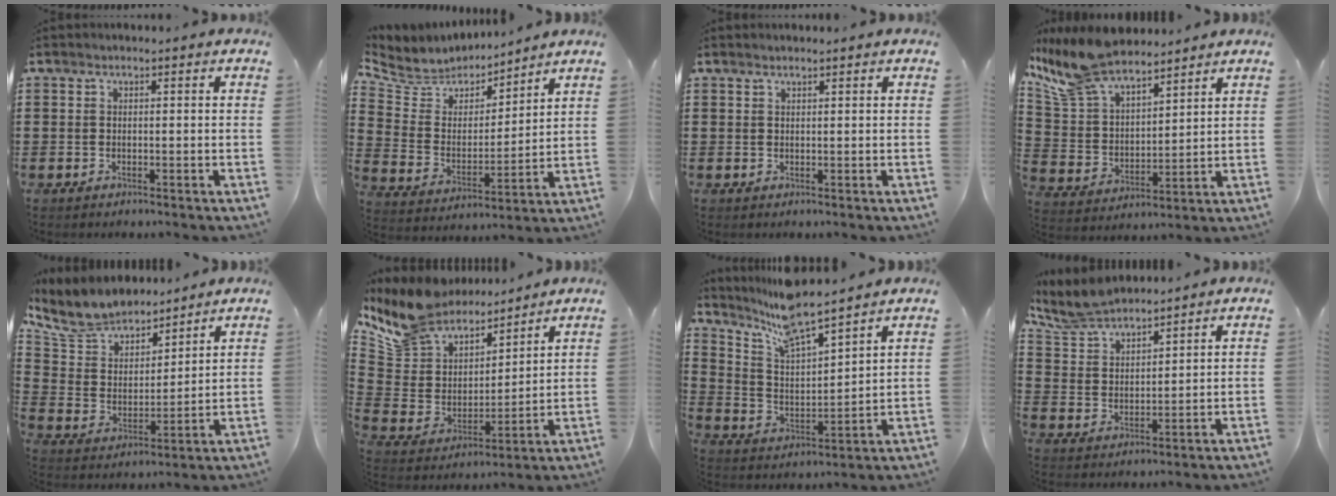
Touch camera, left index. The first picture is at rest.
{"total": 6.1, "force": [5.5, 2.6, 0.1], "torque": [-0.047, -0.041, 0.095]}
{"total": 0.7, "force": [0.7, 0.0, 0.3], "torque": [-0.006, -0.002, 0.014]}
{"total": 11.0, "force": [9.5, 3.2, 4.6], "torque": [-0.127, -0.033, 0.177]}
{"total": 7.9, "force": [7.3, 2.6, 1.6], "torque": [-0.075, -0.048, 0.131]}
{"total": 9.9, "force": [9.1, 3.7, -0.1], "torque": [-0.062, -0.073, 0.169]}
{"total": 8.1, "force": [7.2, 0.4, 3.7], "torque": [-0.100, -0.042, 0.124]}
{"total": 6.7, "force": [6.3, 1.3, 2.1], "torque": [-0.066, -0.021, 0.116]}